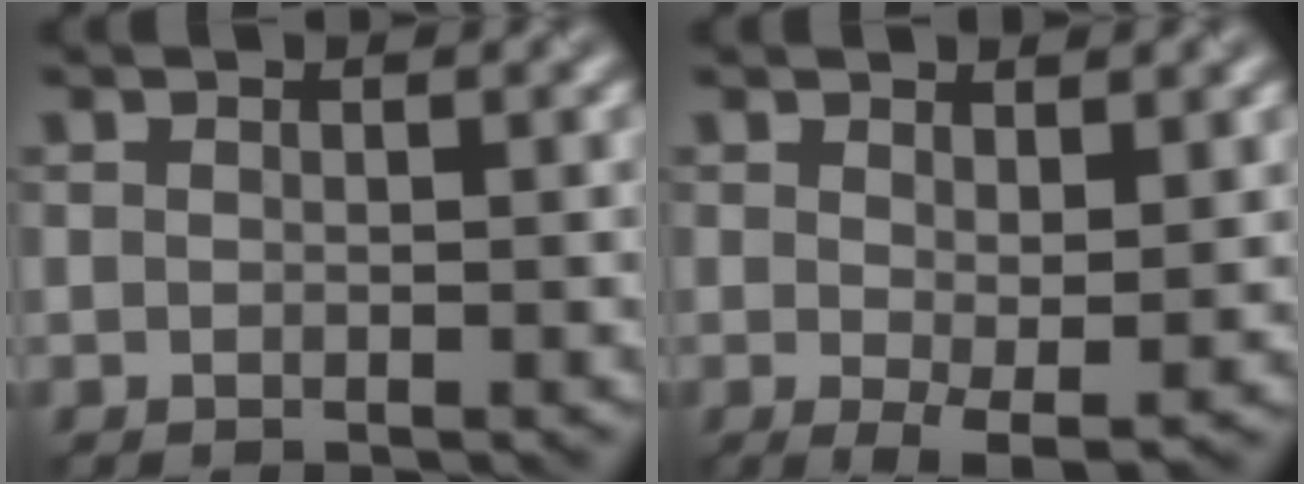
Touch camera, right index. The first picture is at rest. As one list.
[{"total": 2.8, "force": [0.6, 0.9, 2.6], "torque": [-0.045, -0.011, 0.014]}]